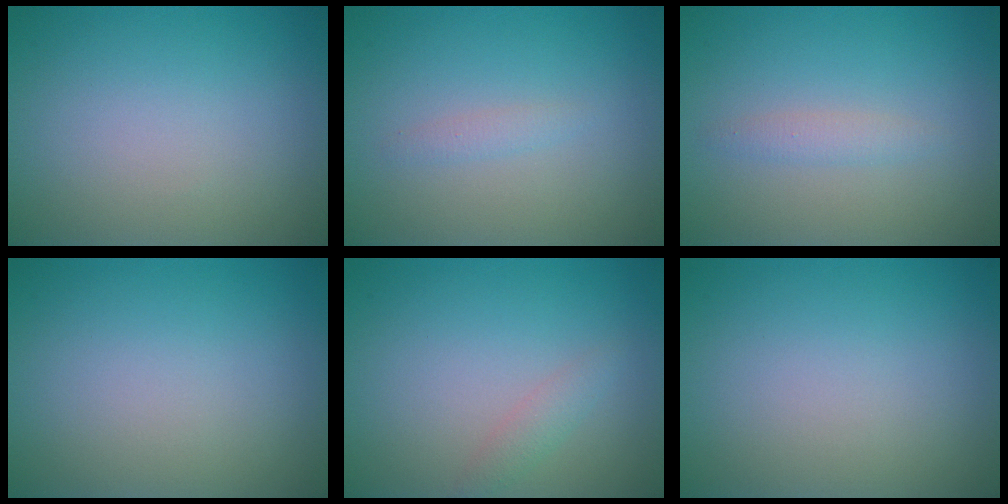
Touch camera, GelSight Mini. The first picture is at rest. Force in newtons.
{"total": 0.9, "press": 0.9, "slide": 0.0}
{"total": 1.2, "press": 1.2, "slide": 0.0}
{"total": 0.0}
{"total": 1.2, "press": 1.2, "slide": 0.0}
{"total": 0.0}